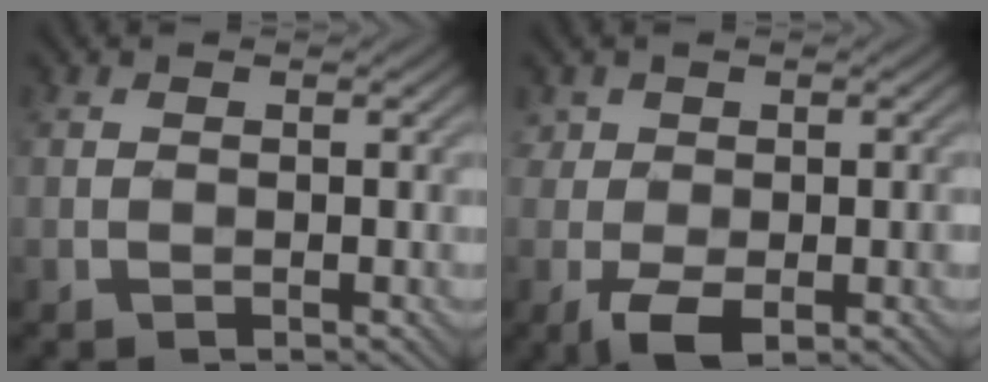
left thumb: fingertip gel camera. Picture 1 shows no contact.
{"total": 5.5, "force": [-2.1, 3.3, 3.9], "torque": [-0.075, -0.010, -0.039]}